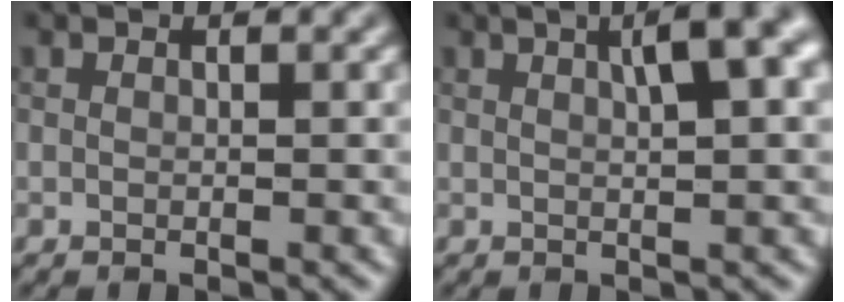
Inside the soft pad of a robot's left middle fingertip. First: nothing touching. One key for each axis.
{"total": 4.7, "fx": 1.7, "fy": 0.9, "fz": 4.3, "tx": -0.059, "ty": 0.011, "tz": 0.023}